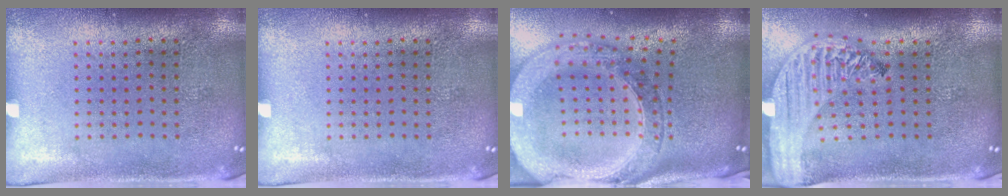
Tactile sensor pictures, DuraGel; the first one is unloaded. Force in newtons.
{"total": 0.0}
{"total": 4.0, "press": 3.1, "slide": 2.5}
{"total": 3.2, "press": 2.5, "slide": 1.9}